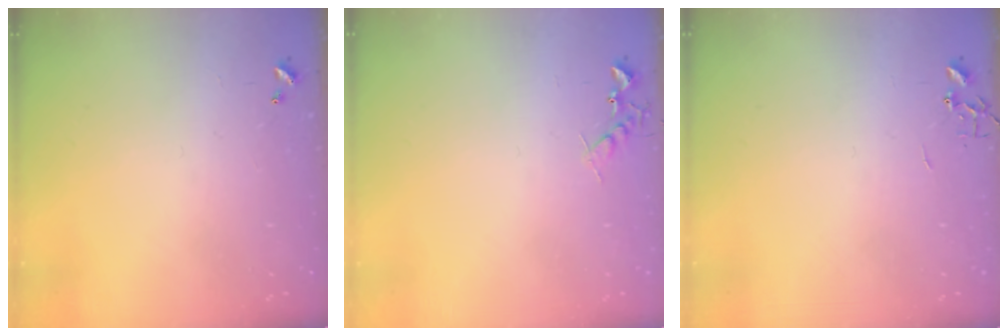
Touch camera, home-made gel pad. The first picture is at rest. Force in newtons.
{"total": 6.6, "press": 6.5, "slide": 0.7}
{"total": 0.0}